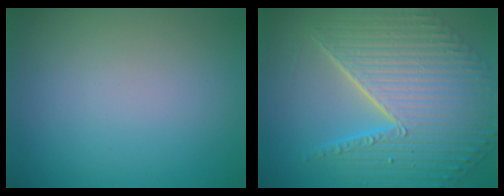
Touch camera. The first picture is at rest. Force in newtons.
{"total": 11.0, "press": 7.3, "slide": 8.2}